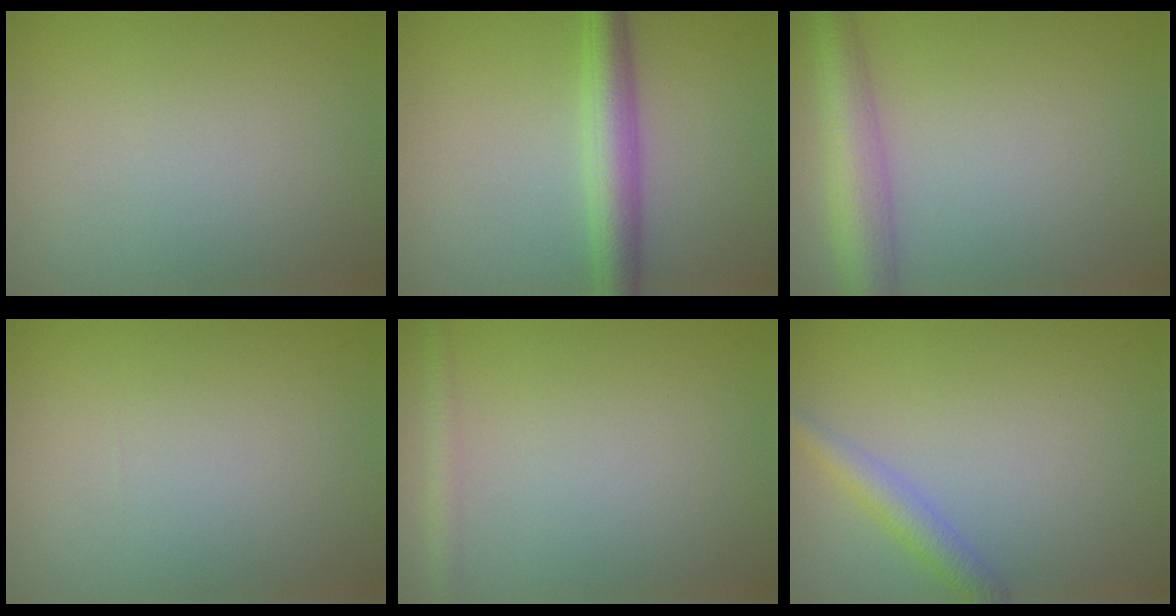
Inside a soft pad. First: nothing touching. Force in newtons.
{"total": 4.3, "press": 4.3, "slide": 0.1}
{"total": 4.9, "press": 4.9, "slide": 0.2}
{"total": 0.0}
{"total": 1.3, "press": 1.3, "slide": 0.1}
{"total": 2.3, "press": 2.3, "slide": 0.1}